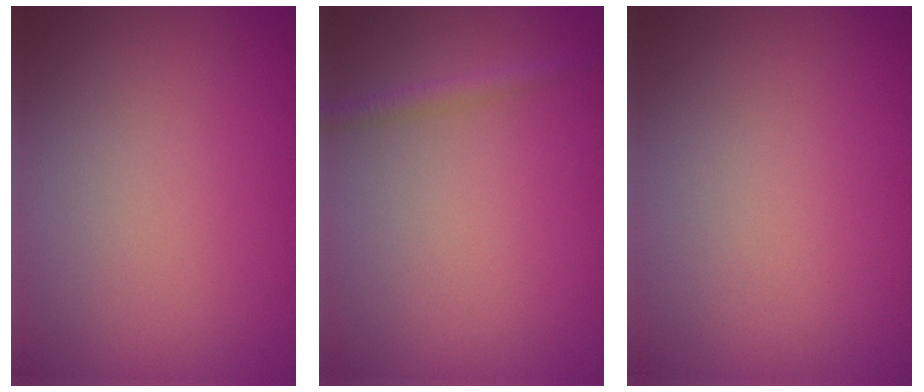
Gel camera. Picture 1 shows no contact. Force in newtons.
{"total": 1.3, "press": 1.3, "slide": 0.1}
{"total": 0.0}